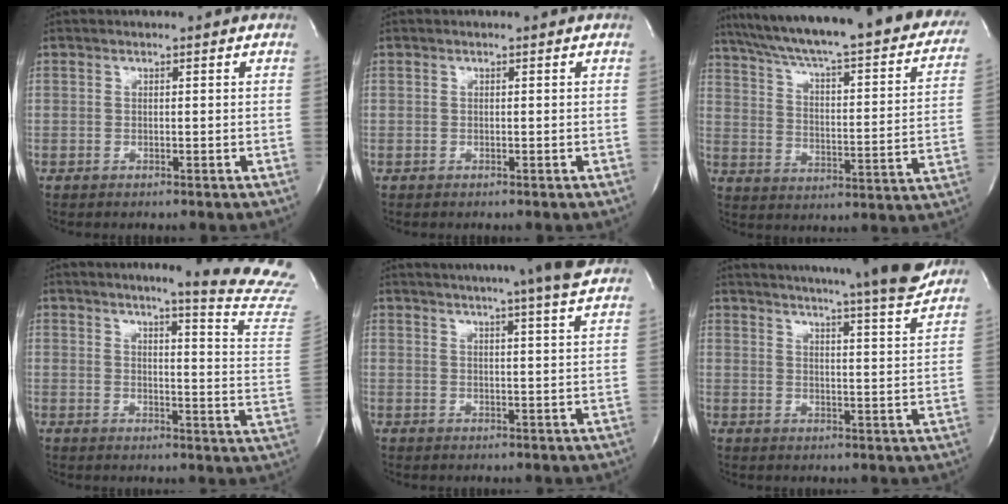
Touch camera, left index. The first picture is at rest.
{"total": 0.0}
{"total": 32.7, "force": [27.0, 5.2, 17.7], "torque": [-0.264, -0.050, 0.341]}
{"total": 15.6, "force": [14.0, -1.7, 6.8], "torque": [-0.089, -0.118, 0.147]}
{"total": 15.6, "force": [13.7, -0.9, 7.3], "torque": [-0.124, -0.014, 0.172]}
{"total": 21.1, "force": [19.3, 0.0, 8.5], "torque": [-0.136, -0.052, 0.243]}